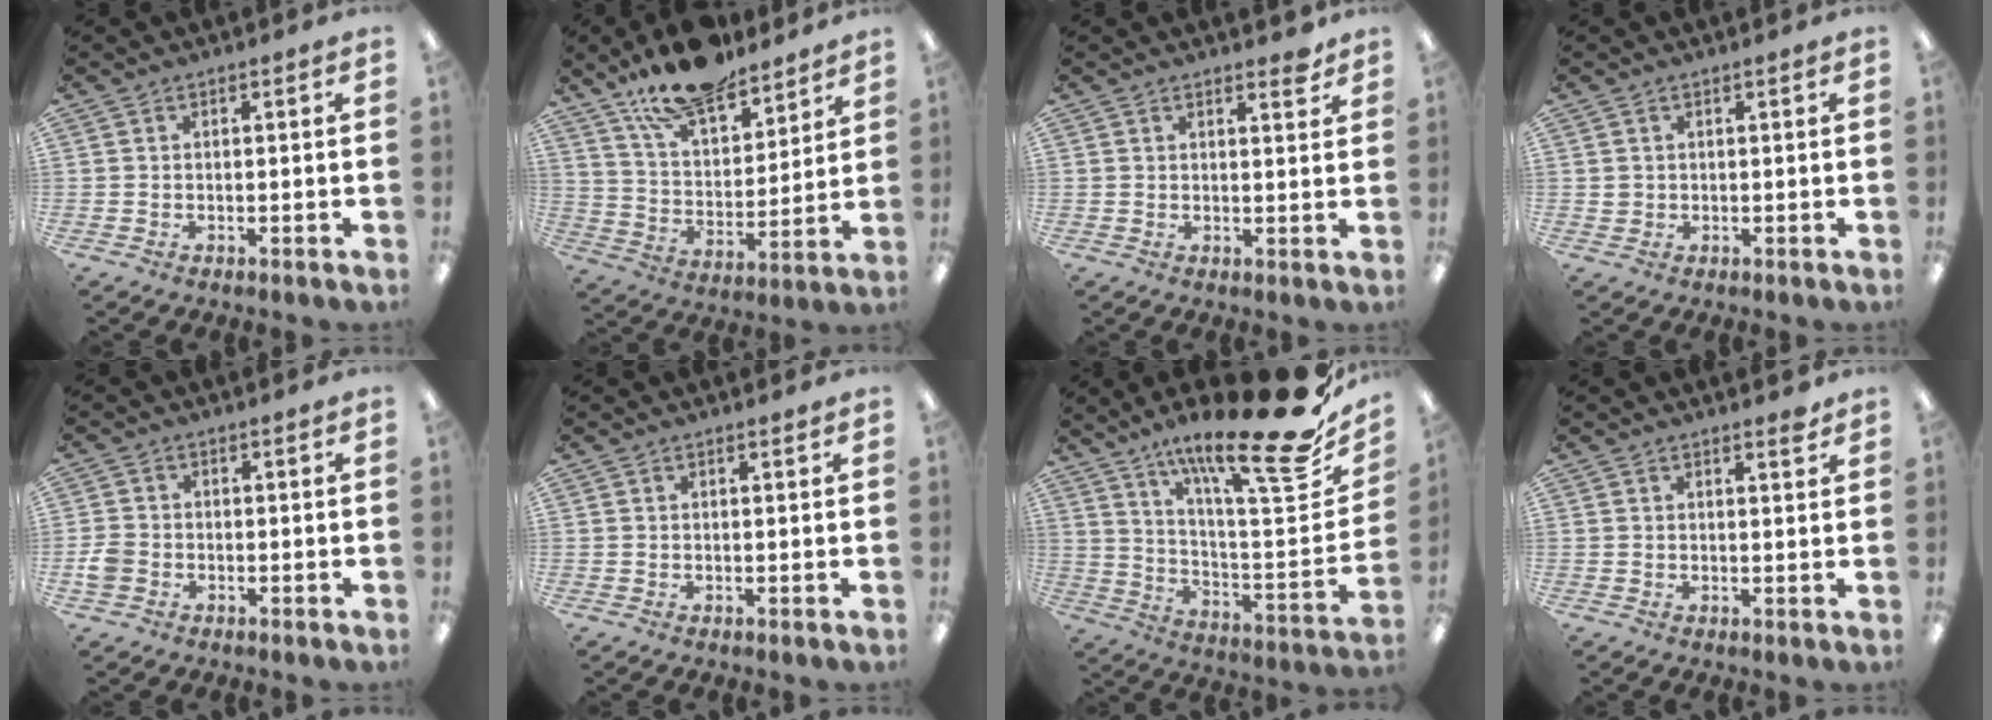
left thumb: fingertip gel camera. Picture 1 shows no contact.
{"total": 15.8, "force": [13.2, 5.7, 6.7], "torque": [-0.126, -0.076, 0.238]}
{"total": 2.8, "force": [2.3, 0.8, 1.3], "torque": [-0.005, -0.014, 0.037]}
{"total": 1.2, "force": [0.6, 1.0, 0.2], "torque": [-0.007, 0.003, 0.011]}
{"total": 3.3, "force": [-1.1, 2.7, 1.6], "torque": [-0.024, 0.009, -0.018]}
{"total": 0.6, "force": [0.5, 0.1, 0.3], "torque": [0.002, -0.002, 0.007]}
{"total": 24.8, "force": [17.3, 4.9, 17.1], "torque": [-0.255, -0.127, 0.274]}
{"total": 2.2, "force": [1.8, 0.4, 1.0], "torque": [-0.007, -0.008, 0.029]}